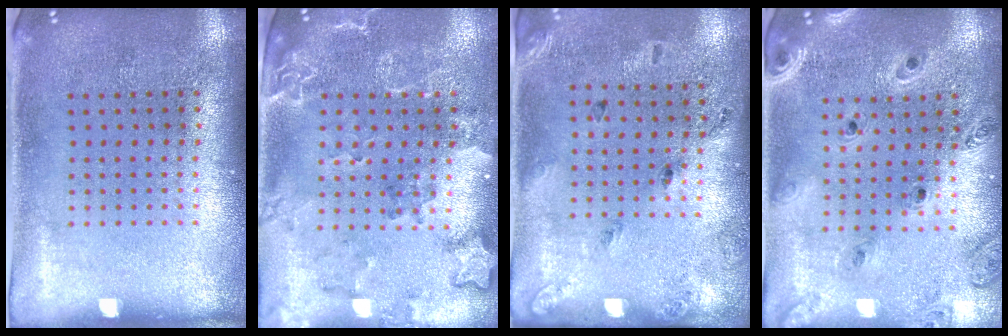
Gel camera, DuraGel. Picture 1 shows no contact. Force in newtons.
{"total": 2.2, "press": 1.9, "slide": 1.1}
{"total": 1.7, "press": 1.0, "slide": 1.4}
{"total": 1.4, "press": 1.3, "slide": 0.2}